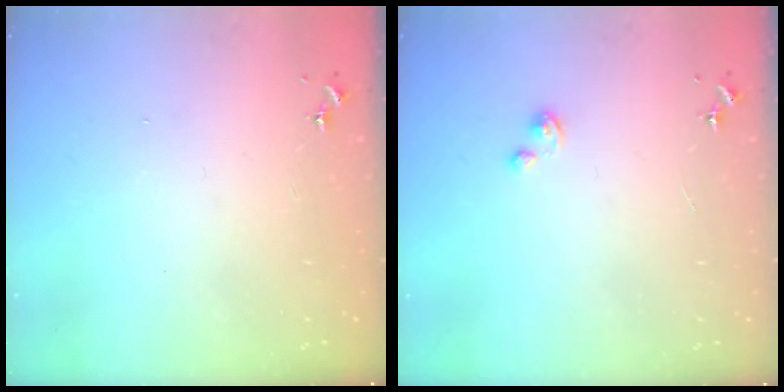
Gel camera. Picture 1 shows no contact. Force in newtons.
{"total": 1.9, "press": 1.9, "slide": 0.2}